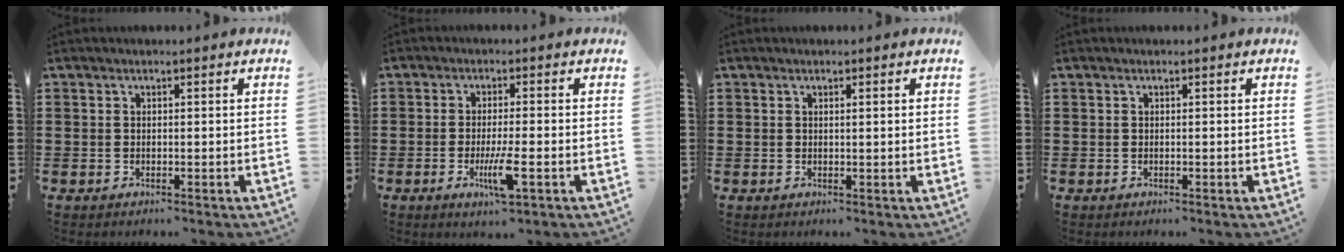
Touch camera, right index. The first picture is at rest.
{"total": 5.5, "force": [-2.0, 0.6, 5.1], "torque": [-0.103, -0.021, -0.037]}
{"total": 0.7, "force": [0.3, -0.2, 0.6], "torque": [-0.010, -0.002, 0.005]}
{"total": 0.0}